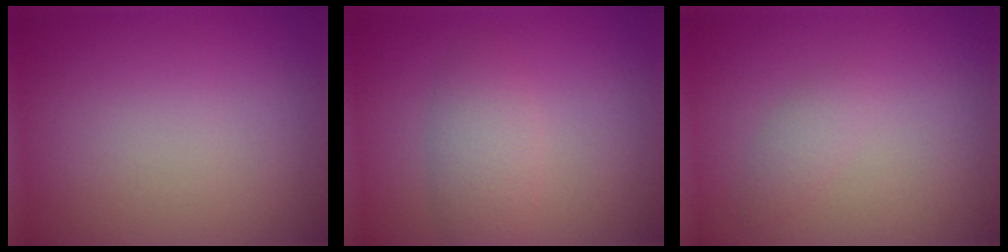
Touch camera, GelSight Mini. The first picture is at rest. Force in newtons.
{"total": 2.8, "press": 2.8, "slide": 0.2}
{"total": 1.1, "press": 1.1, "slide": 0.0}